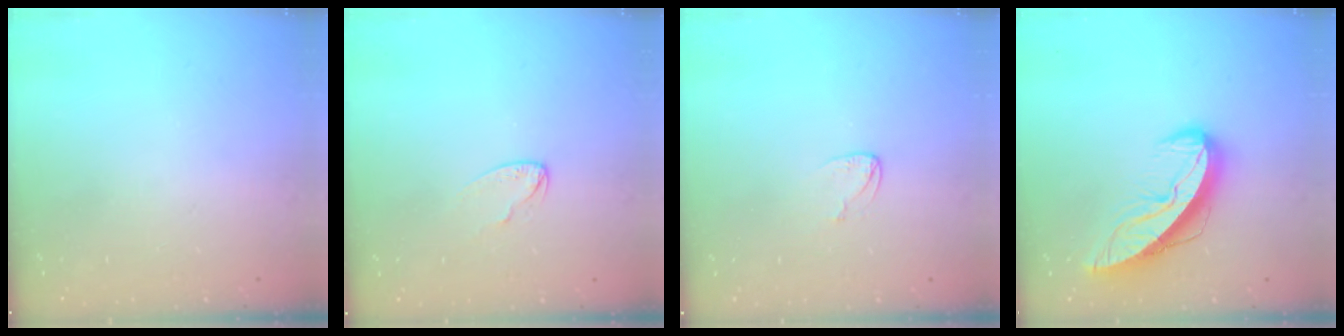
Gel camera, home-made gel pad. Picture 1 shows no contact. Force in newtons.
{"total": 4.0, "press": 4.0, "slide": 0.3}
{"total": 3.4, "press": 3.4, "slide": 0.3}
{"total": 11.9, "press": 11.8, "slide": 0.9}